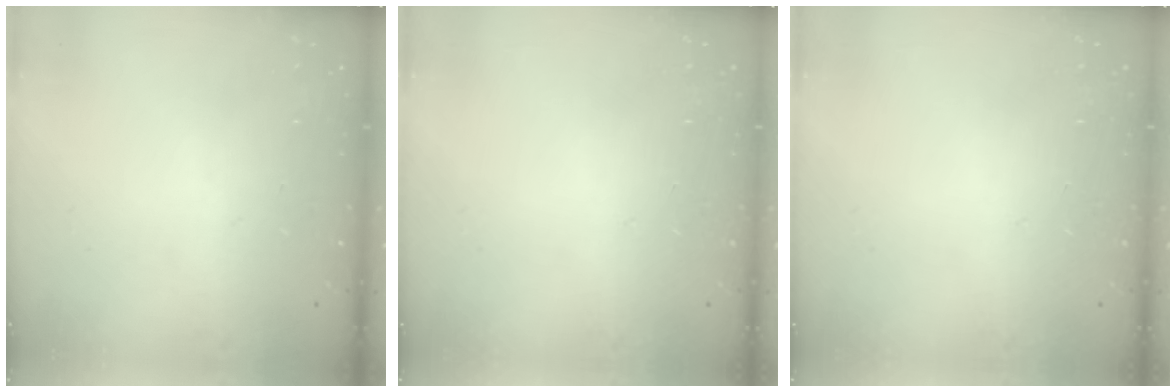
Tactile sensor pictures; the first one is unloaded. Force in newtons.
{"total": 0.0}
{"total": 0.0}